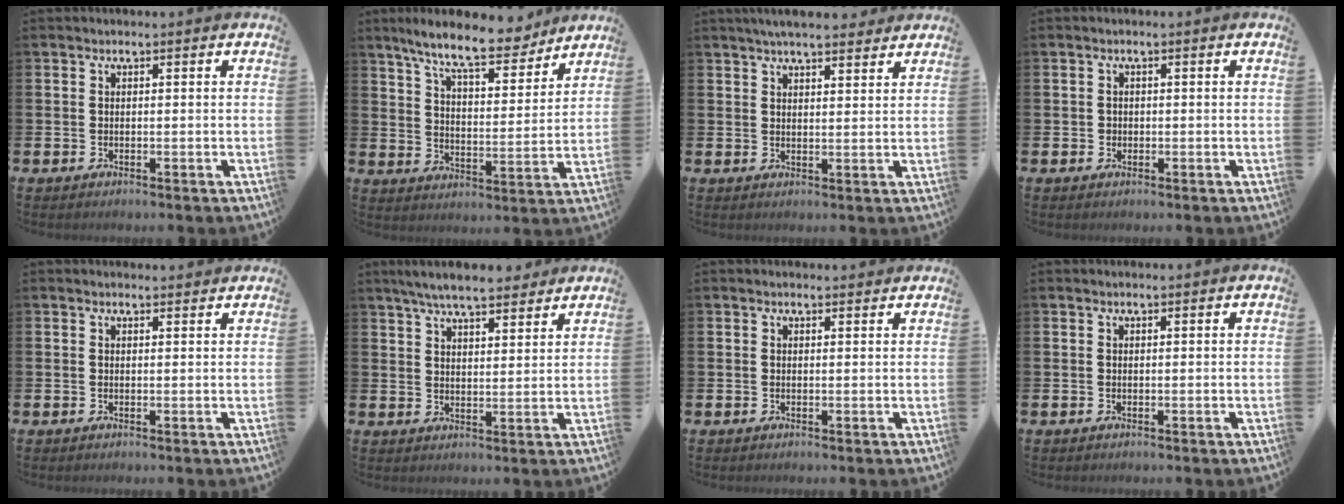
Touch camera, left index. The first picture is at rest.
{"total": 10.1, "force": [8.8, 1.8, 4.6], "torque": [-0.108, -0.043, 0.155]}
{"total": 4.2, "force": [4.0, 0.5, 1.2], "torque": [-0.031, -0.012, 0.073]}
{"total": 0.8, "force": [0.1, 0.8, 0.1], "torque": [-0.003, 0.007, -0.001]}
{"total": 1.0, "force": [1.0, 0.2, 0.1], "torque": [0.005, 0.000, 0.017]}
{"total": 6.5, "force": [6.1, 1.0, 2.1], "torque": [-0.048, -0.022, 0.108]}
{"total": 0.8, "force": [0.8, 0.2, 0.2], "torque": [0.004, 0.000, 0.013]}
{"total": 0.0}